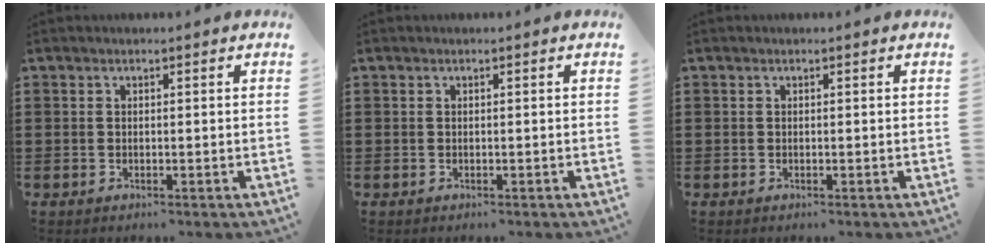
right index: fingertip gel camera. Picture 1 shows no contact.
{"total": 0.0}
{"total": 0.0}